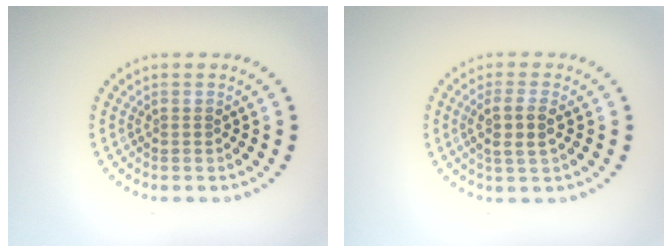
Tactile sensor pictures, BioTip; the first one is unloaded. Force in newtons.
{"total": 2.6, "press": 2.3, "slide": 1.1}